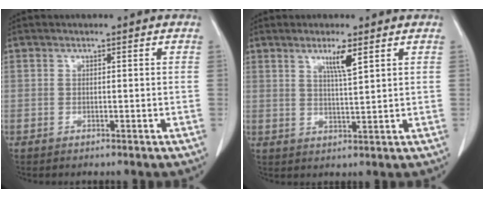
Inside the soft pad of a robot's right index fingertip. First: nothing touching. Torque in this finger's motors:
{"motor_torque": [0.10, 0.16, 0.13, 0.01]}